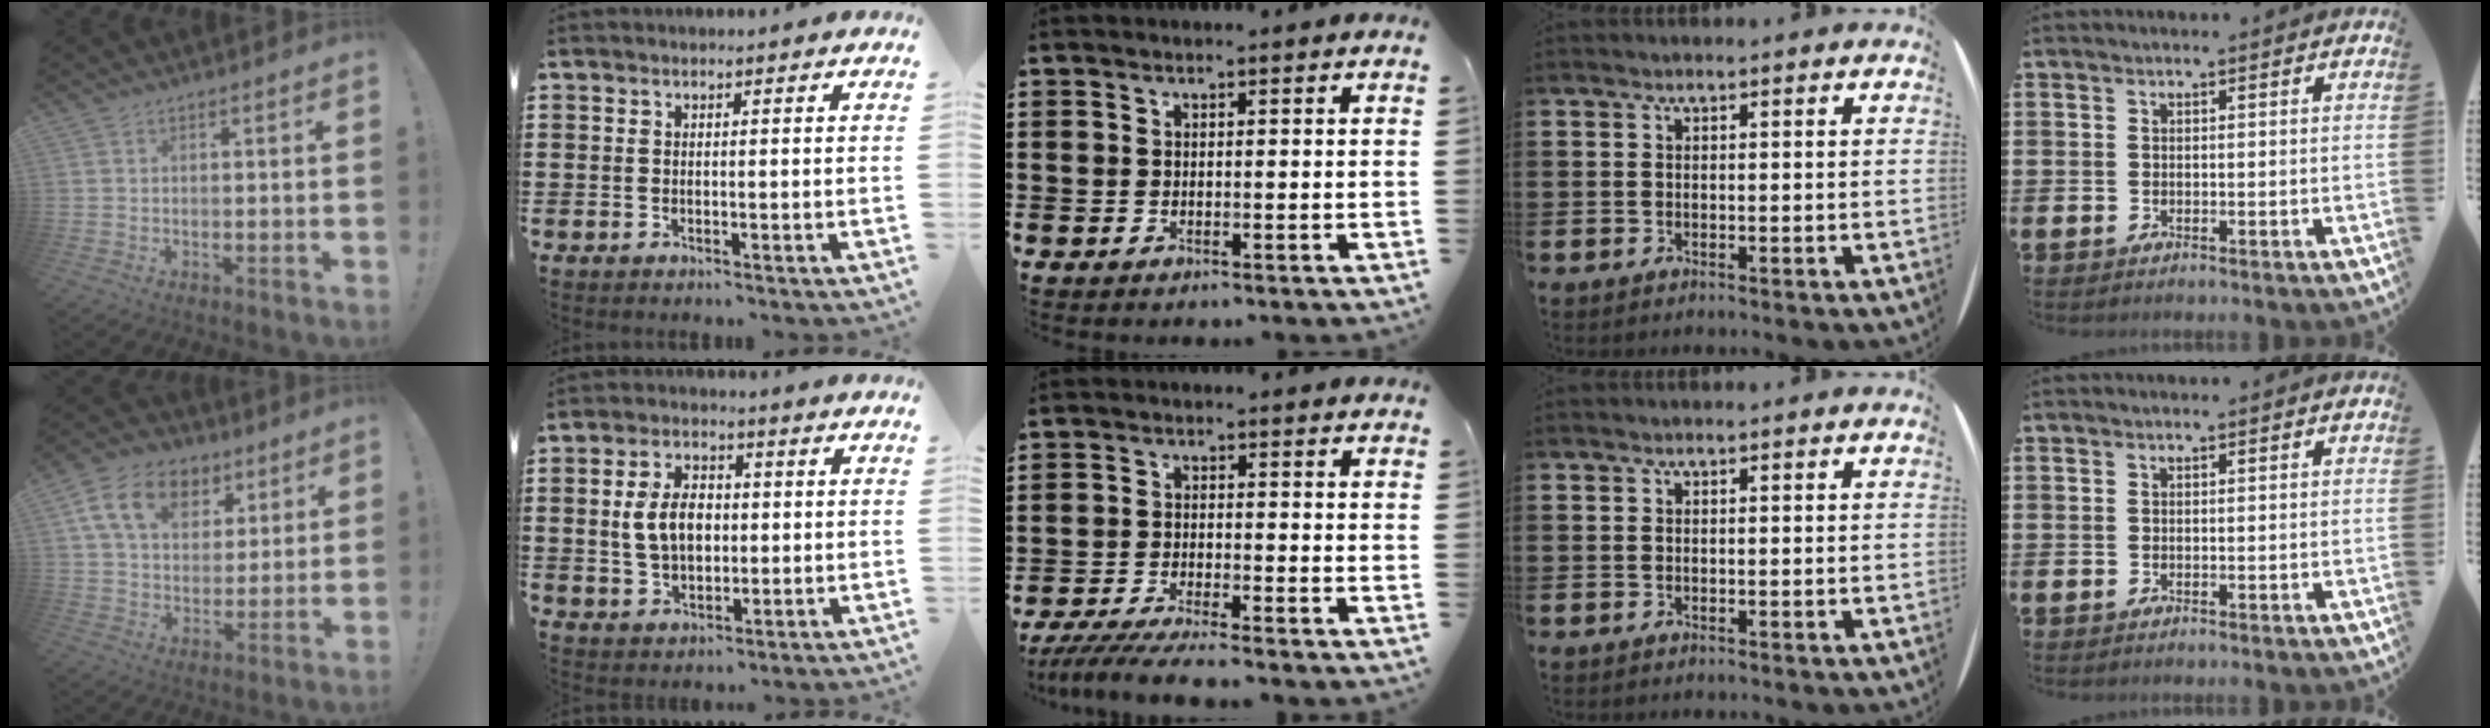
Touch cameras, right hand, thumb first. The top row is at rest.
{"thumb": {"total": 15.7, "force": [7.3, 11.1, 8.3], "torque": [-0.132, -0.023, 0.139]}, "index": {"total": 6.8, "force": [0.3, 4.5, 5.1], "torque": [-0.112, 0.009, -0.002]}, "middle": {"total": 4.7, "force": [-4.5, 0.1, 1.6], "torque": [-0.042, -0.014, -0.090]}}